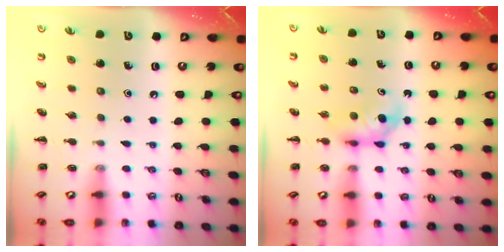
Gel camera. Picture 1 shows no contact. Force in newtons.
{"total": 4.1, "press": 4.0, "slide": 0.9}